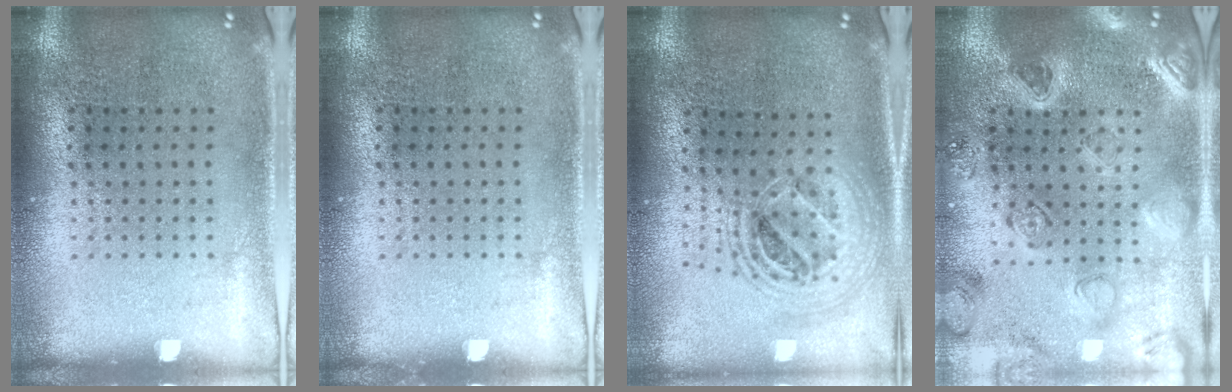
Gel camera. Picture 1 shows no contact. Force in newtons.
{"total": 0.0}
{"total": 2.1, "press": 1.7, "slide": 1.3}
{"total": 2.2, "press": 2.2, "slide": 0.3}